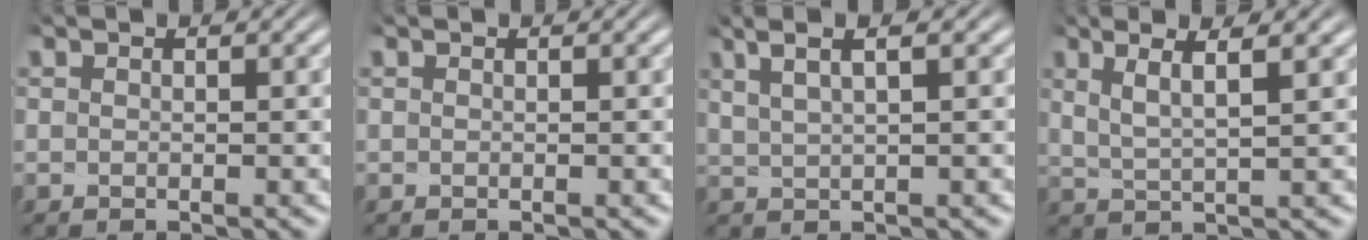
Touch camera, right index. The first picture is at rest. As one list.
[{"total": 0.0}, {"total": 4.4, "force": [2.5, 2.0, 3.0], "torque": [-0.058, 0.017, 0.037]}, {"total": 4.3, "force": [1.7, 1.9, 3.4], "torque": [-0.060, 0.001, 0.028]}]